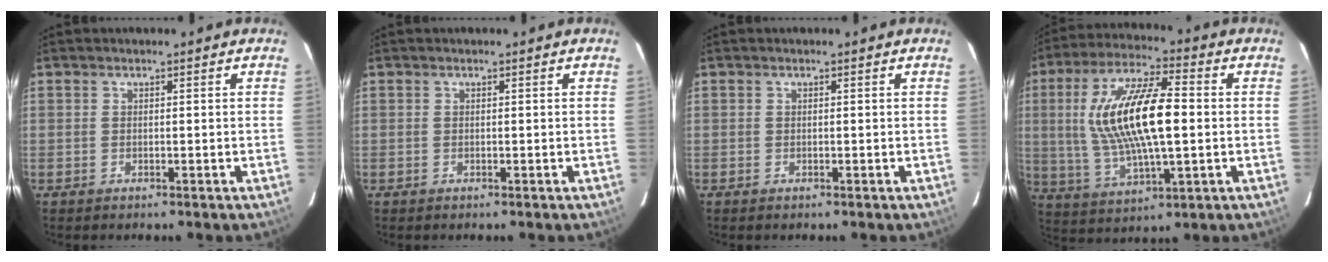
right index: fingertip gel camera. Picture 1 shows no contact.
{"total": 0.0}
{"total": 0.0}
{"total": 17.9, "force": [1.2, 5.8, 16.8], "torque": [-0.324, 0.010, 0.028]}